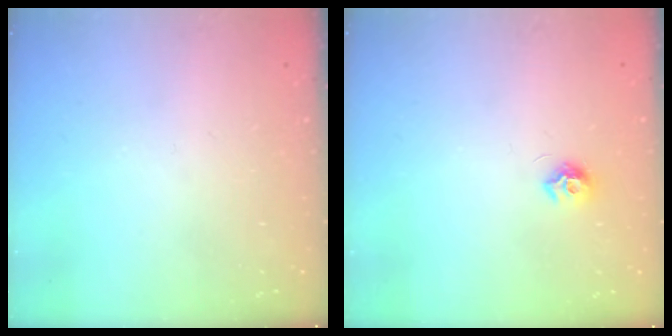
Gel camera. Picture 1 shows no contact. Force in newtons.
{"total": 7.2, "press": 7.2, "slide": 0.4}